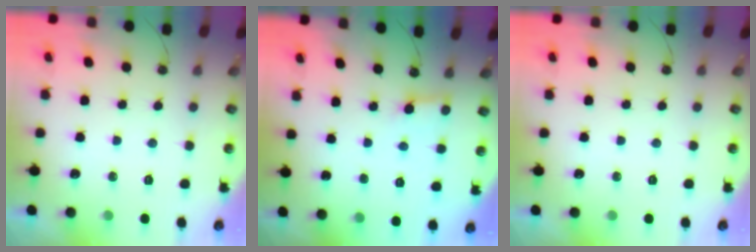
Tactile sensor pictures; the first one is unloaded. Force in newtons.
{"total": 2.7, "press": 2.7, "slide": 0.1}
{"total": 0.0}